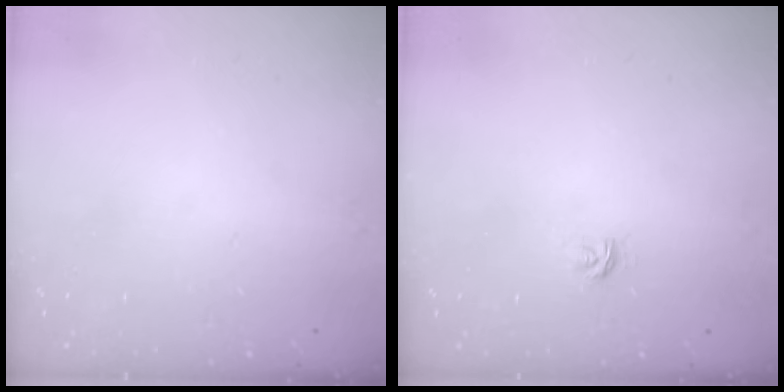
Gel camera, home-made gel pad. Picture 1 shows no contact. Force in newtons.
{"total": 2.9, "press": 2.9, "slide": 0.4}